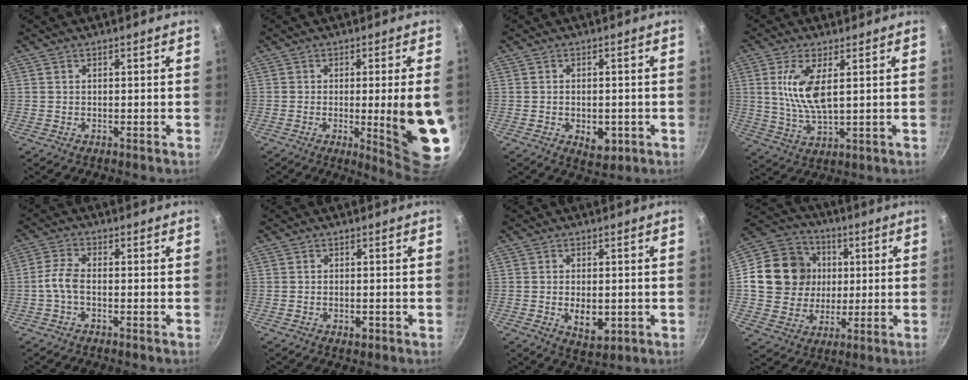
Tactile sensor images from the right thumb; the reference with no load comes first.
{"total": 14.1, "force": [-1.7, 2.0, 13.8], "torque": [-0.169, -0.011, -0.015]}
{"total": 5.1, "force": [-1.5, 3.2, 3.7], "torque": [-0.037, 0.002, -0.015]}
{"total": 9.2, "force": [2.2, 3.5, 8.2], "torque": [-0.165, -0.011, 0.049]}
{"total": 4.0, "force": [-1.2, 1.9, 3.4], "torque": [-0.081, 0.016, -0.034]}
{"total": 1.9, "force": [-0.8, 1.0, 1.3], "torque": [-0.021, 0.001, -0.014]}
{"total": 6.1, "force": [-1.0, 3.5, 4.9], "torque": [-0.065, -0.009, -0.006]}
{"total": 17.3, "force": [2.2, 15.4, 7.5], "torque": [-0.117, 0.017, 0.038]}